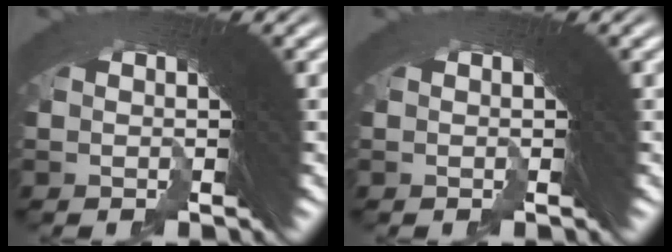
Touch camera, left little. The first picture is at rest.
{"total": 0.0}